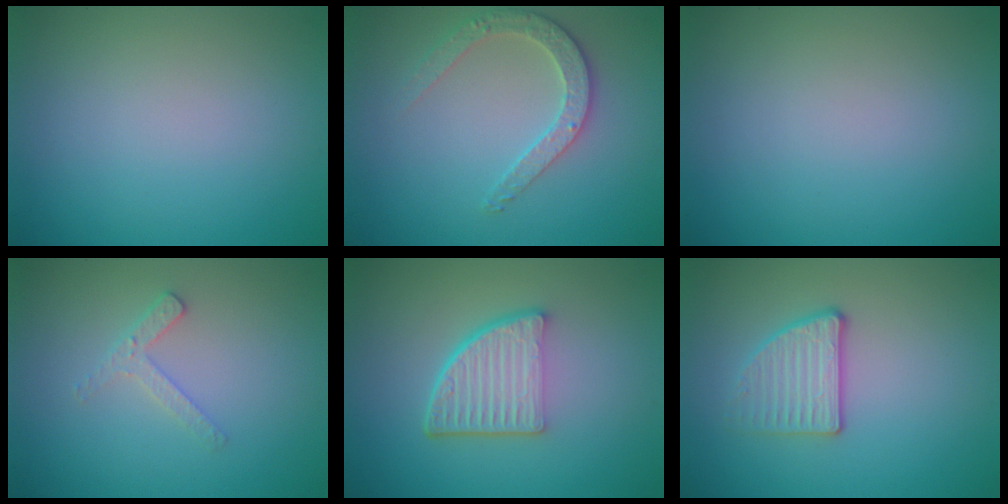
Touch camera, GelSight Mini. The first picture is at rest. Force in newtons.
{"total": 2.7, "press": 2.7, "slide": 0.3}
{"total": 0.0}
{"total": 1.7, "press": 1.7, "slide": 0.3}
{"total": 5.5, "press": 3.8, "slide": 3.9}
{"total": 2.7, "press": 2.5, "slide": 1.2}